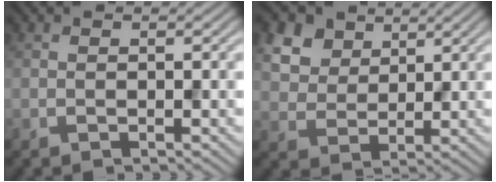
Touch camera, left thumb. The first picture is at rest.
{"total": 7.6, "force": [4.2, 5.2, 3.7], "torque": [-0.130, 0.000, 0.088]}